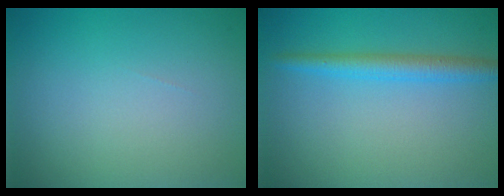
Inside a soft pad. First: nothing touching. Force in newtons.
{"total": 2.7, "press": 2.7, "slide": 0.1}